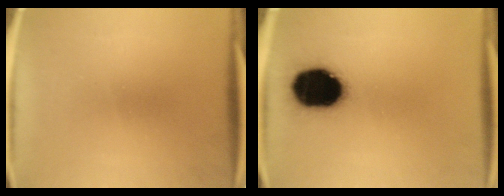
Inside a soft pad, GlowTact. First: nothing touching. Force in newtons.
{"total": 19.2}